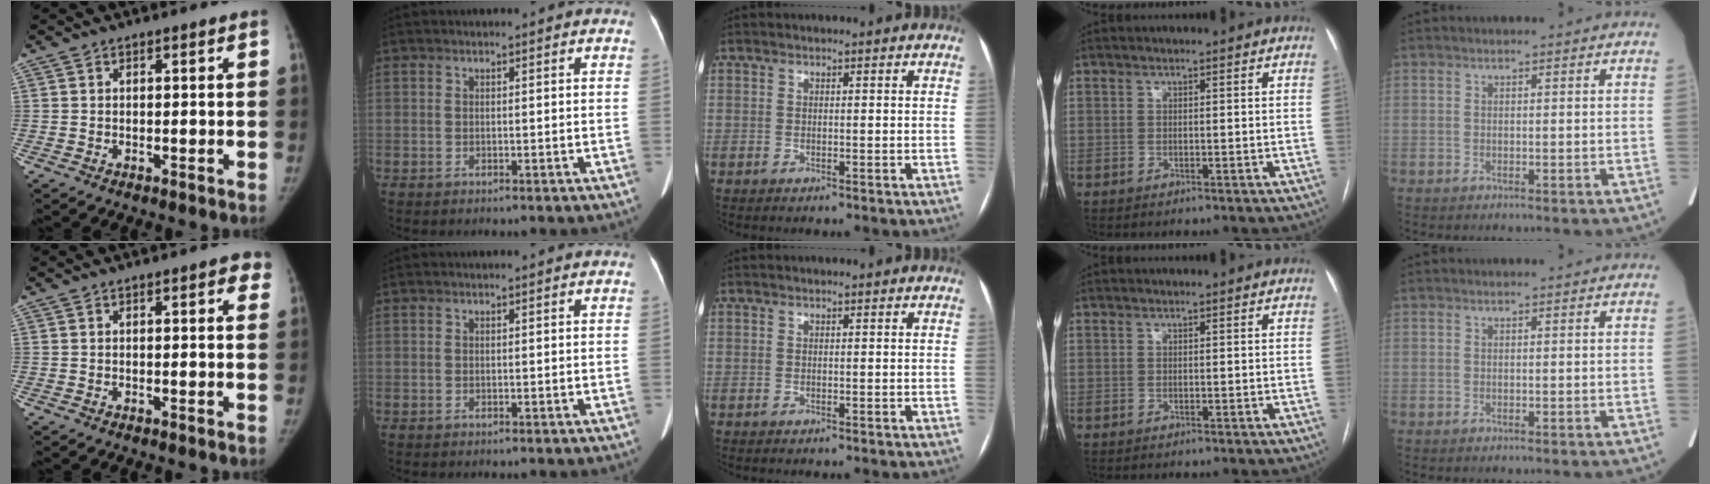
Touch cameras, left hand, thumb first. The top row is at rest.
{"thumb": {"total": 2.9, "force": [1.4, 1.2, 2.2], "torque": [-0.009, 0.001, 0.007]}}